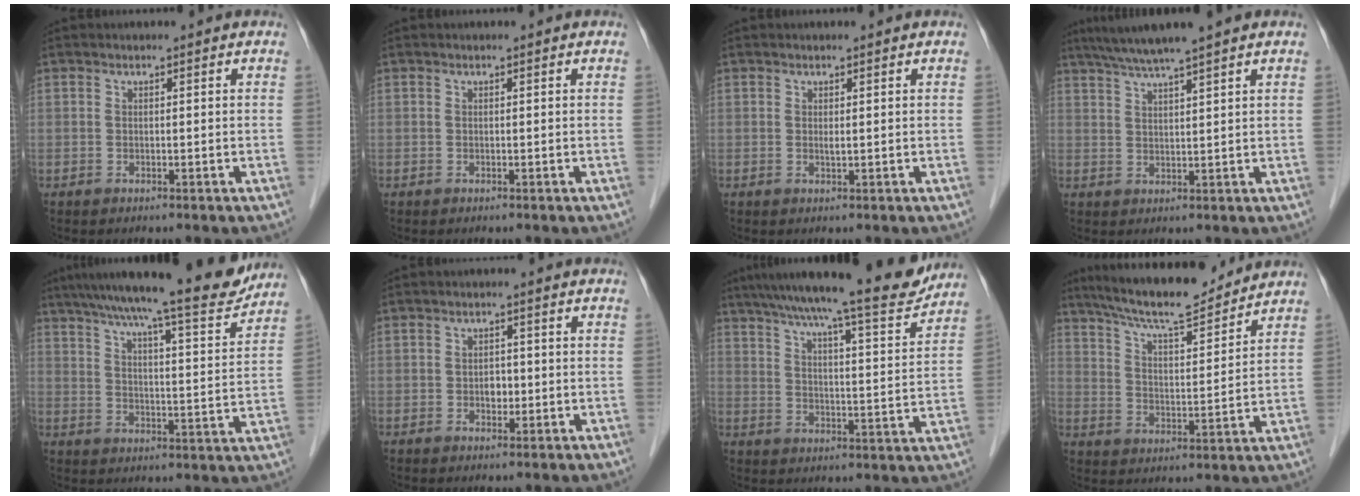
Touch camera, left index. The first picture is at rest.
{"total": 0.0}
{"total": 0.7, "force": [0.2, 0.1, 0.6], "torque": [-0.016, -0.002, 0.004]}
{"total": 6.8, "force": [5.5, -1.1, 3.8], "torque": [-0.067, 0.019, 0.097]}
{"total": 18.2, "force": [15.9, 0.8, 8.9], "torque": [-0.133, -0.008, 0.222]}
{"total": 1.9, "force": [-0.4, 1.3, 1.3], "torque": [-0.019, 0.003, -0.005]}
{"total": 18.8, "force": [16.4, 0.9, 9.1], "torque": [-0.141, -0.009, 0.230]}
{"total": 14.7, "force": [13.2, 1.5, 6.1], "torque": [-0.112, 0.006, 0.214]}